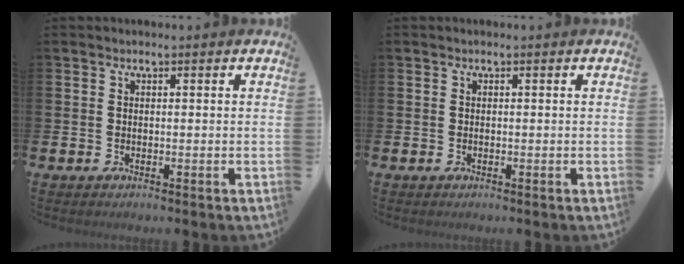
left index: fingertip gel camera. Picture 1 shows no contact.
{"total": 0.0}